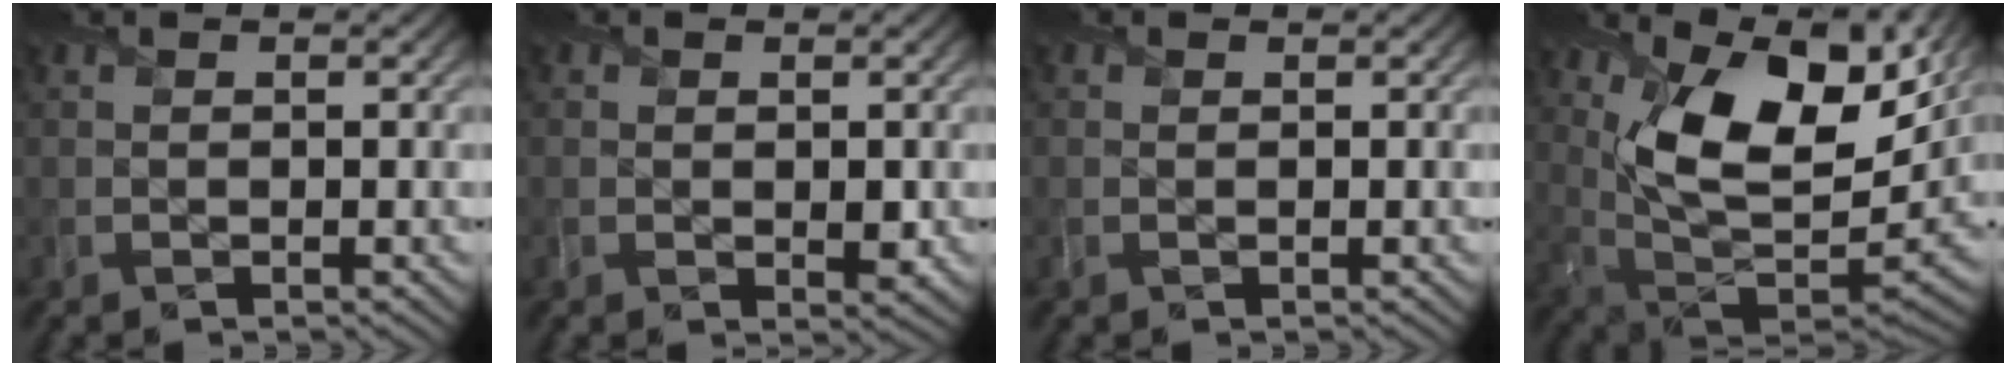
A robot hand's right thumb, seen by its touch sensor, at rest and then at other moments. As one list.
[{"total": 1.5, "force": [-0.2, 1.0, 1.1], "torque": [-0.018, -0.010, -0.001]}, {"total": 0.0}, {"total": 16.0, "force": [7.6, 7.8, 11.8], "torque": [-0.238, 0.004, 0.140]}]